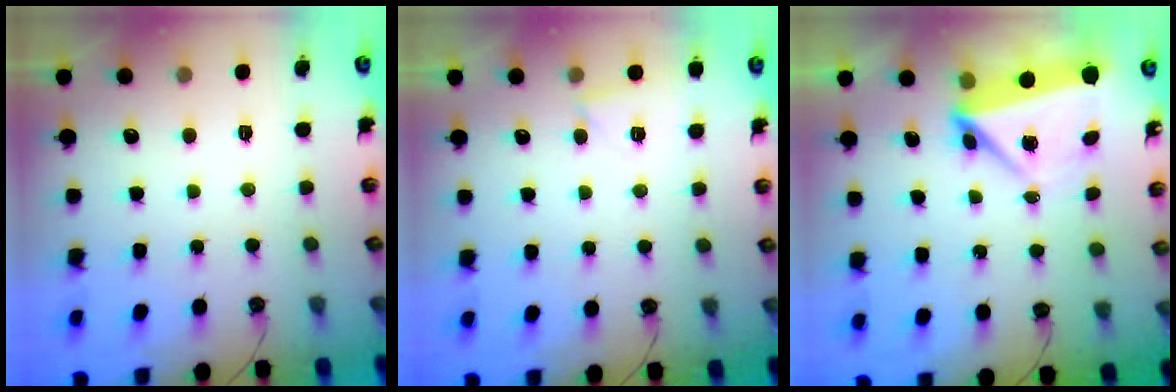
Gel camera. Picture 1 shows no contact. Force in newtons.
{"total": 3.9, "press": 1.7, "slide": 3.5}
{"total": 6.5, "press": 6.3, "slide": 1.5}